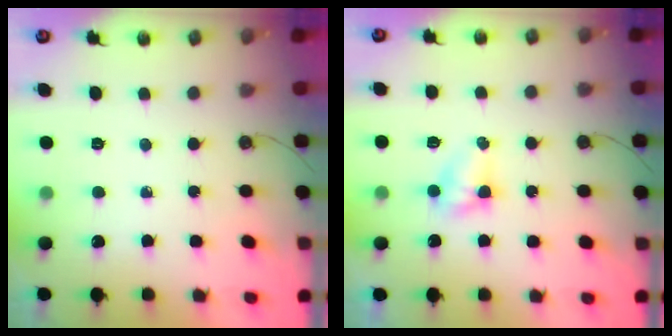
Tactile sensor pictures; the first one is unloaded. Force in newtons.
{"total": 3.4, "press": 3.4, "slide": 0.4}